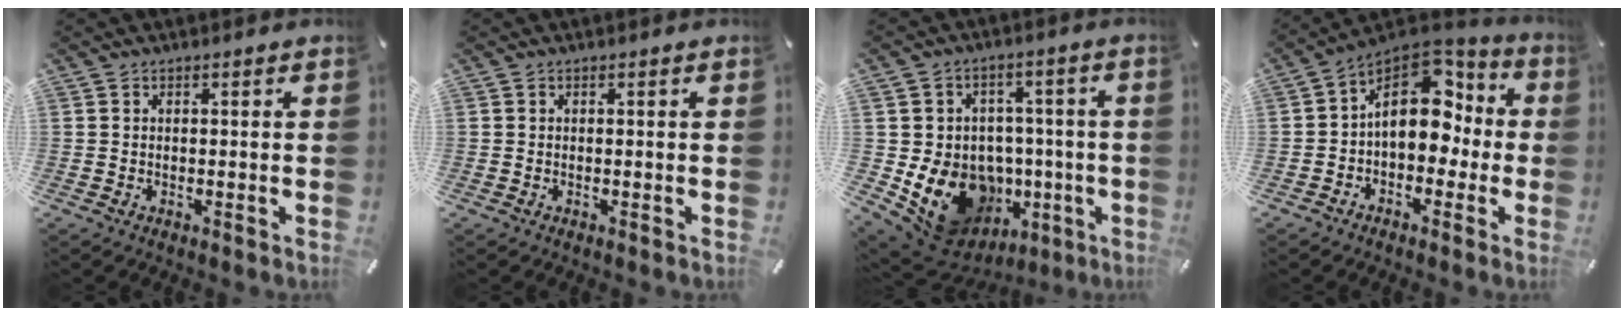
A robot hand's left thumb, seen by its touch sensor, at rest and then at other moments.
{"total": 0.0}
{"total": 15.8, "force": [-4.2, 13.1, 7.6], "torque": [-0.131, 0.006, -0.050]}
{"total": 15.5, "force": [2.4, 10.9, 10.6], "torque": [-0.154, -0.017, 0.039]}